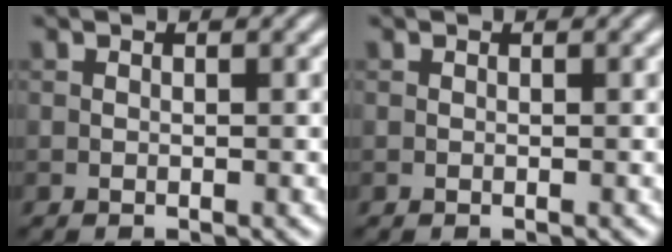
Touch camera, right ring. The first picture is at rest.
{"total": 0.0}